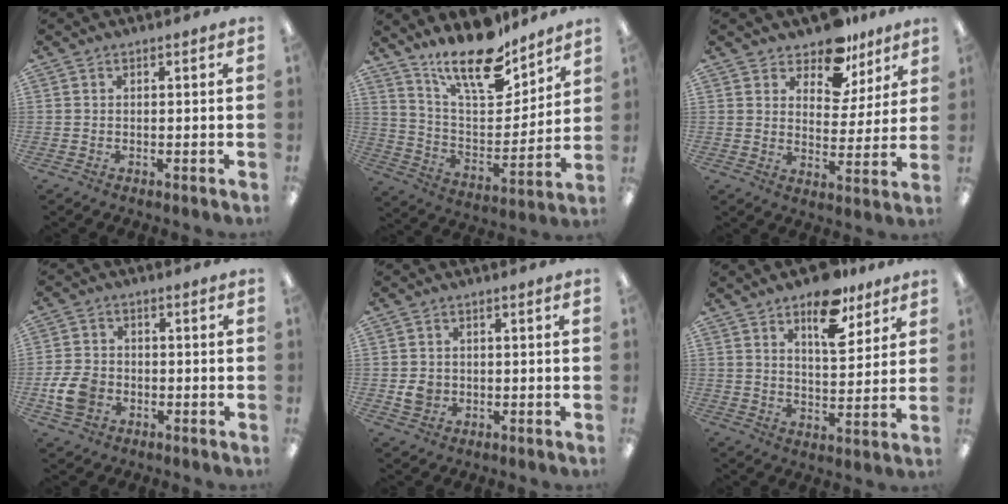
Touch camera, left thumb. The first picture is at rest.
{"total": 18.0, "force": [14.1, 6.3, 9.3], "torque": [-0.166, -0.094, 0.244]}
{"total": 10.9, "force": [8.7, 5.6, 3.2], "torque": [-0.056, -0.058, 0.162]}
{"total": 7.9, "force": [-2.4, 6.0, 4.6], "torque": [-0.105, 0.013, -0.043]}
{"total": 3.7, "force": [-0.4, 3.3, 1.7], "torque": [-0.021, 0.004, -0.007]}
{"total": 12.6, "force": [8.2, 5.9, 7.5], "torque": [-0.096, -0.040, 0.137]}